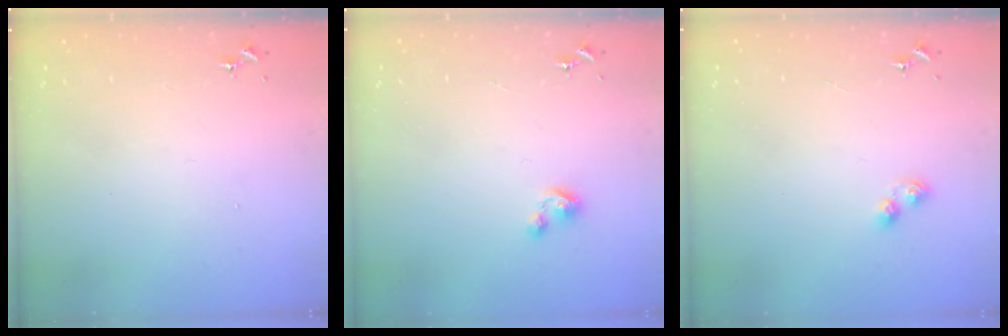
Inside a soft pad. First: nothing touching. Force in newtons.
{"total": 3.4, "press": 3.4, "slide": 0.2}
{"total": 4.3, "press": 4.3, "slide": 0.5}